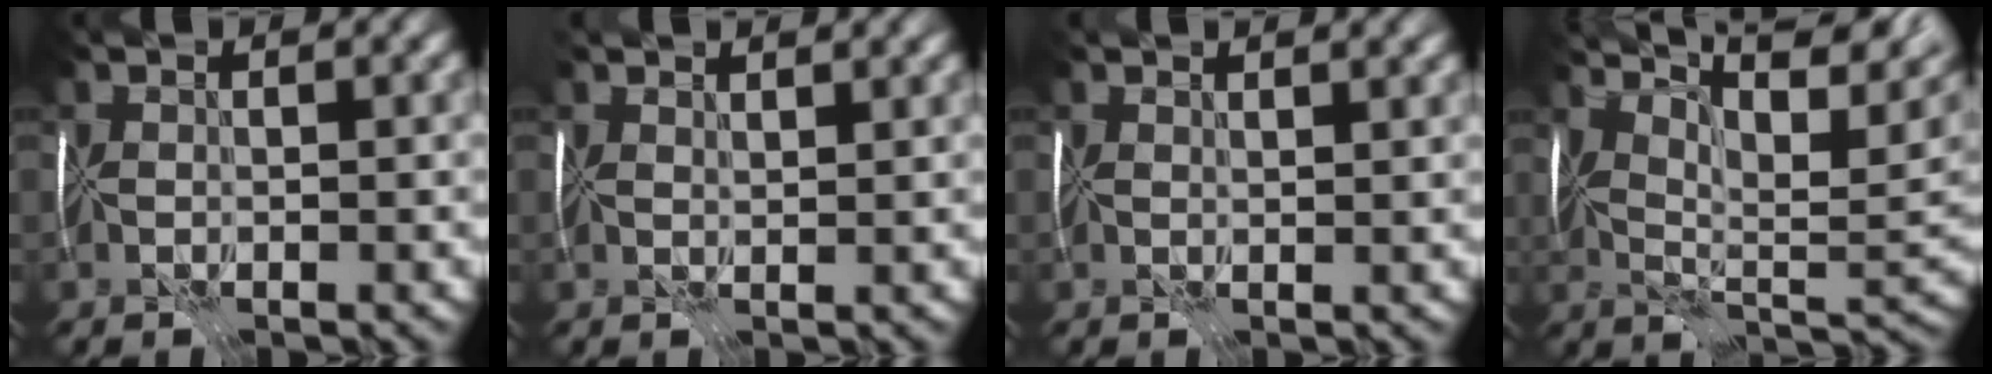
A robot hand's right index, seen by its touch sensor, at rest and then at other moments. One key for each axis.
{"total": 2.0, "fx": 1.7, "fy": 0.3, "fz": 0.9, "tx": -0.009, "ty": 0.004, "tz": 0.024}
{"total": 2.8, "fx": 2.1, "fy": 0.9, "fz": 1.5, "tx": -0.006, "ty": 0.016, "tz": 0.016}
{"total": 12.2, "fx": 6.5, "fy": 3.8, "fz": 9.6, "tx": -0.154, "ty": 0.020, "tz": 0.103}